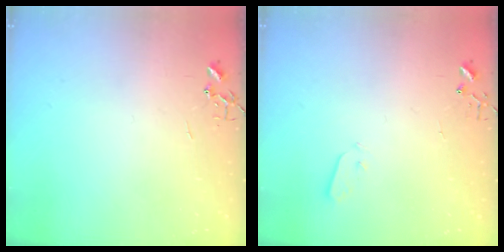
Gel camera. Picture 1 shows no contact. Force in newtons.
{"total": 2.5, "press": 2.5, "slide": 0.4}